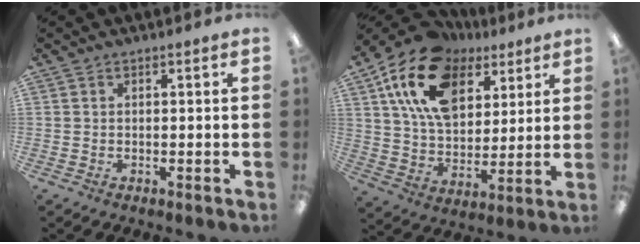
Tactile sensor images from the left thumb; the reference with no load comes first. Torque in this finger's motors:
{"motor_torque": [0.50, 0.57, 1.37, -1.40, 0.45]}